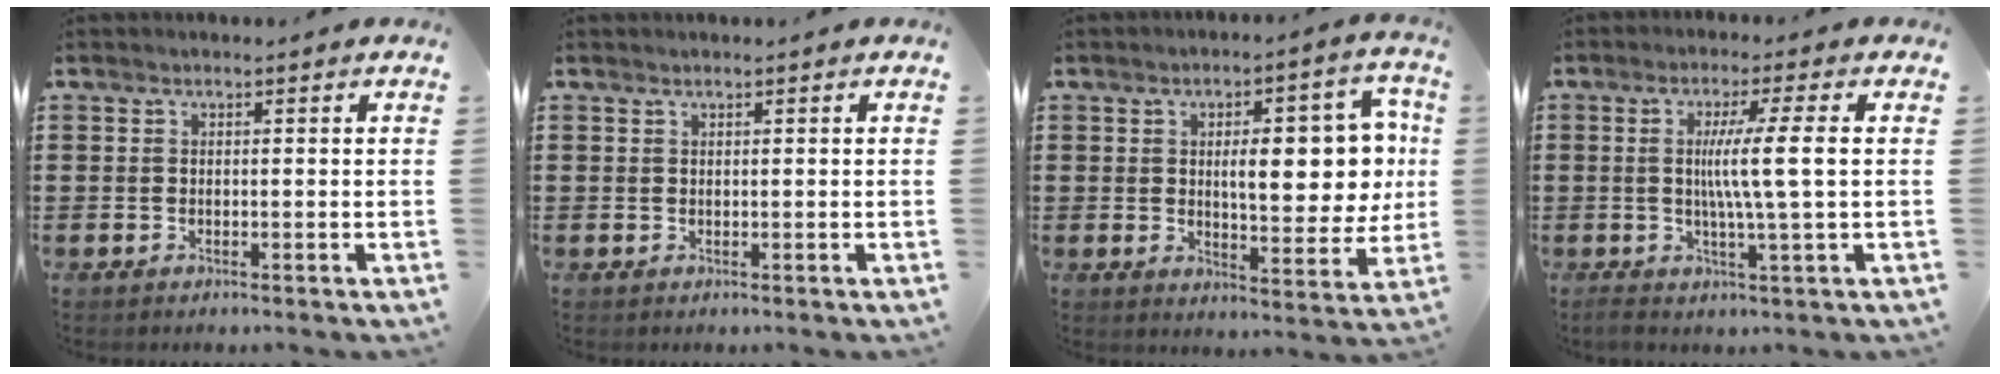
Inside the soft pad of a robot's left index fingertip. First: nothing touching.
{"total": 0.0}
{"total": 10.8, "force": [1.3, 3.8, 10.0], "torque": [-0.144, -0.002, 0.013]}
{"total": 7.5, "force": [0.4, -0.7, 7.5], "torque": [-0.139, -0.004, -0.001]}